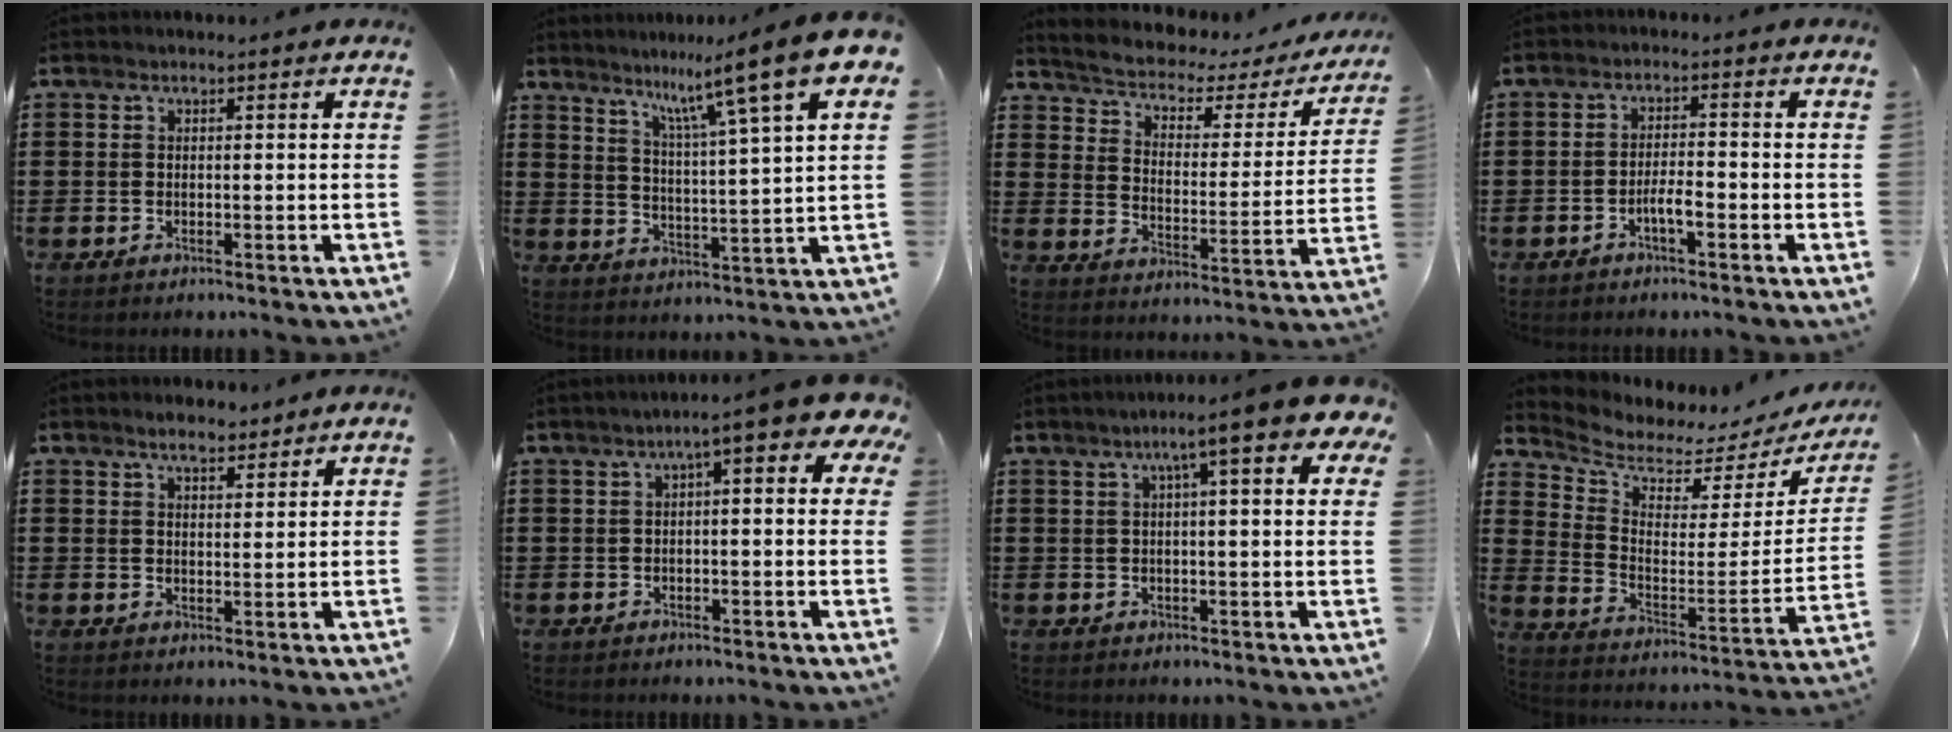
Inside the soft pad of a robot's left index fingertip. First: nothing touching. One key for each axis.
{"total": 11.0, "fx": 7.9, "fy": 0.0, "fz": 7.6, "tx": -0.141, "ty": -0.052, "tz": 0.117}
{"total": 2.7, "fx": 2.1, "fy": 1.0, "fz": 1.4, "tx": -0.044, "ty": -0.023, "tz": 0.025}
{"total": 2.9, "fx": -1.5, "fy": 0.6, "fz": 2.4, "tx": -0.044, "ty": 0.005, "tz": -0.028}
{"total": 3.7, "fx": 3.2, "fy": 1.0, "fz": 1.6, "tx": -0.037, "ty": 0.002, "tz": 0.058}
{"total": 4.7, "fx": 1.6, "fy": 0.6, "fz": 4.4, "tx": -0.078, "ty": -0.009, "tz": 0.021}
{"total": 8.3, "fx": 4.1, "fy": 0.7, "fz": 7.1, "tx": -0.120, "ty": -0.003, "tz": 0.062}
{"total": 3.9, "fx": 3.7, "fy": 0.8, "fz": 0.6, "tx": -0.042, "ty": -0.044, "tz": 0.060}